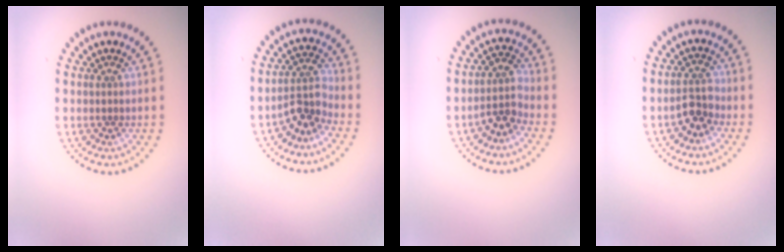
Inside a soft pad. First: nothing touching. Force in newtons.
{"total": 2.9, "press": 2.2, "slide": 2.0}
{"total": 2.7, "press": 2.0, "slide": 1.9}
{"total": 2.5, "press": 2.3, "slide": 0.9}